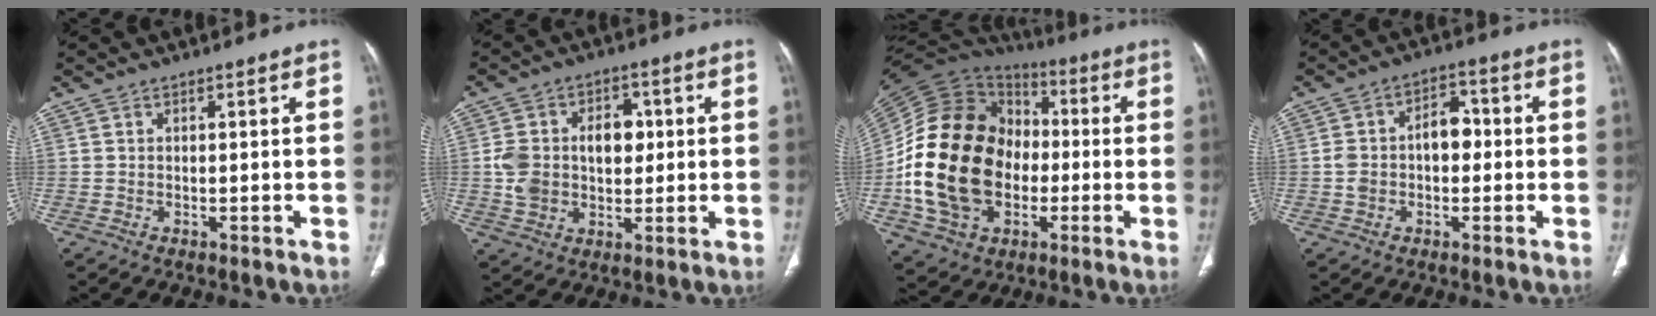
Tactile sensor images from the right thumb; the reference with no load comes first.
{"total": 11.7, "force": [1.0, 8.6, 8.0], "torque": [-0.110, 0.016, 0.025]}
{"total": 26.2, "force": [-3.3, 19.5, 17.0], "torque": [-0.313, 0.025, -0.053]}
{"total": 7.7, "force": [-0.3, 5.3, 5.5], "torque": [-0.078, 0.033, -0.007]}